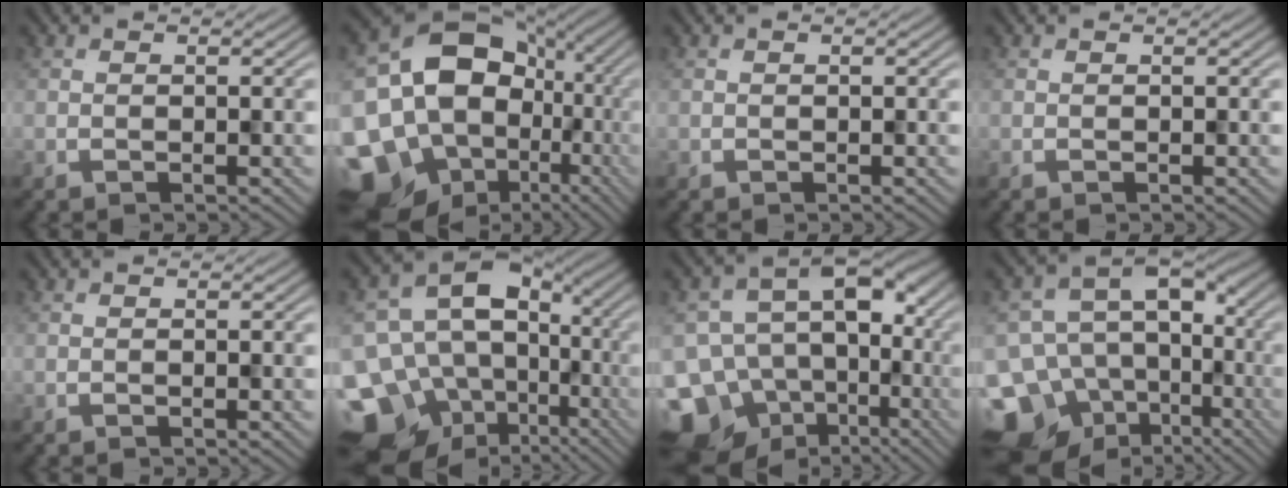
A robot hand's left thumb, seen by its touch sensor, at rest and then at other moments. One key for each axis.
{"total": 18.8, "fx": -3.0, "fy": 15.5, "fz": 10.1, "tx": -0.212, "ty": -0.019, "tz": -0.010}
{"total": 0.0}
{"total": 0.0}
{"total": 0.0}
{"total": 18.4, "fx": -5.1, "fy": 14.5, "fz": 10.2, "tx": -0.215, "ty": -0.019, "tz": -0.052}
{"total": 16.5, "fx": -5.7, "fy": 12.4, "fz": 9.2, "tx": -0.185, "ty": -0.011, "tz": -0.062}
{"total": 17.1, "fx": -7.3, "fy": 12.9, "fz": 8.5, "tx": -0.189, "ty": -0.021, "tz": -0.087}